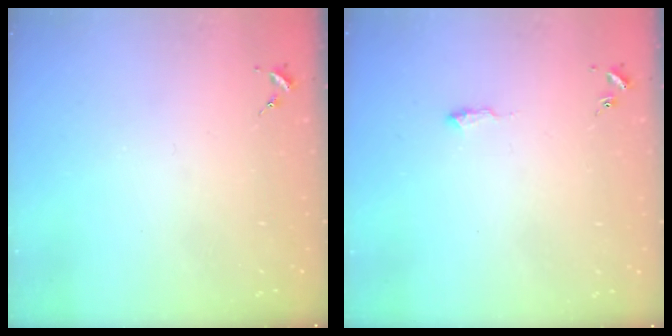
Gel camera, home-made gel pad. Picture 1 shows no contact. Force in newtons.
{"total": 6.0, "press": 6.0, "slide": 0.6}